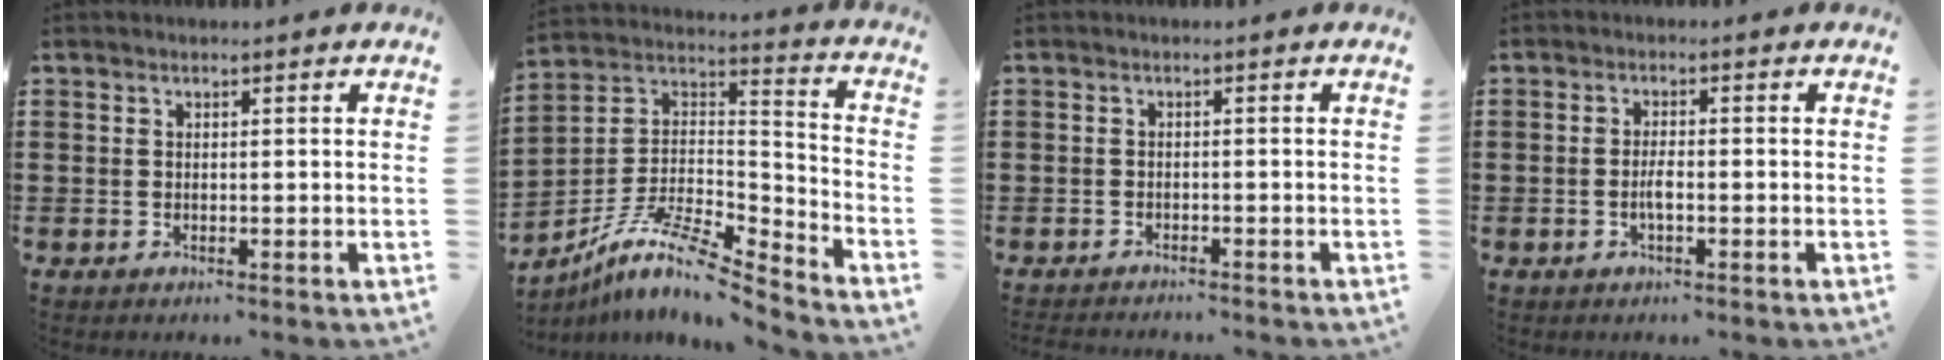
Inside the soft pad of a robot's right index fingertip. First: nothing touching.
{"total": 9.8, "force": [-7.8, 1.7, 5.6], "torque": [-0.109, 0.003, -0.157]}
{"total": 1.2, "force": [-1.2, -0.1, -0.1], "torque": [-0.003, 0.001, -0.027]}
{"total": 2.1, "force": [-0.6, 0.6, 2.0], "torque": [-0.044, -0.001, -0.013]}